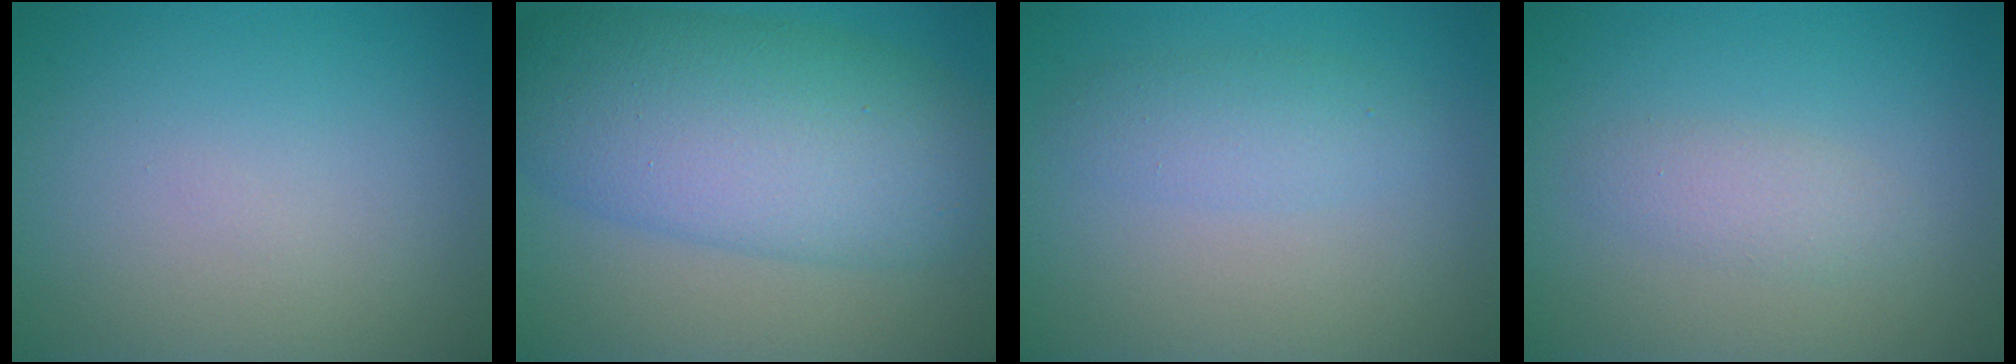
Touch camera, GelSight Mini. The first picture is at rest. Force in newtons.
{"total": 10.4, "press": 10.4, "slide": 0.4}
{"total": 2.2, "press": 2.2, "slide": 0.1}
{"total": 1.8, "press": 1.8, "slide": 0.0}